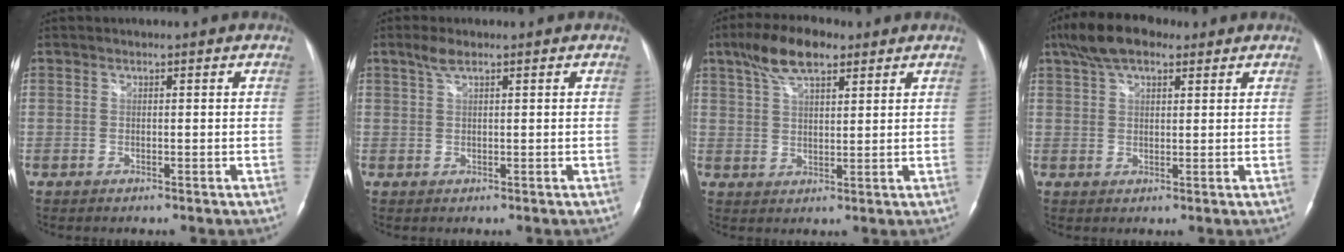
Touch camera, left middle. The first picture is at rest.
{"total": 2.0, "force": [1.4, 0.5, 1.4], "torque": [-0.033, 0.008, 0.031]}
{"total": 8.5, "force": [5.5, 3.1, 5.7], "torque": [-0.115, 0.019, 0.101]}
{"total": 8.2, "force": [5.4, 3.3, 5.1], "torque": [-0.103, 0.029, 0.096]}